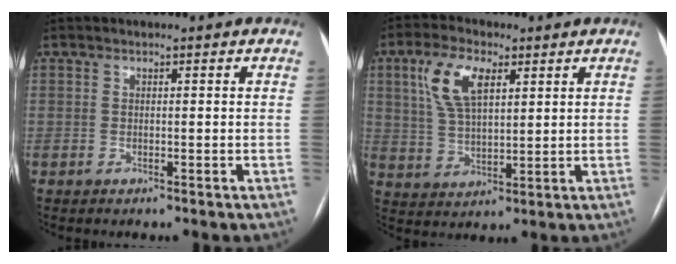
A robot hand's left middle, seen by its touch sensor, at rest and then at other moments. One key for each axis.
{"total": 8.8, "fx": 3.8, "fy": 3.8, "fz": 6.9, "tx": -0.147, "ty": 0.017, "tz": 0.076}